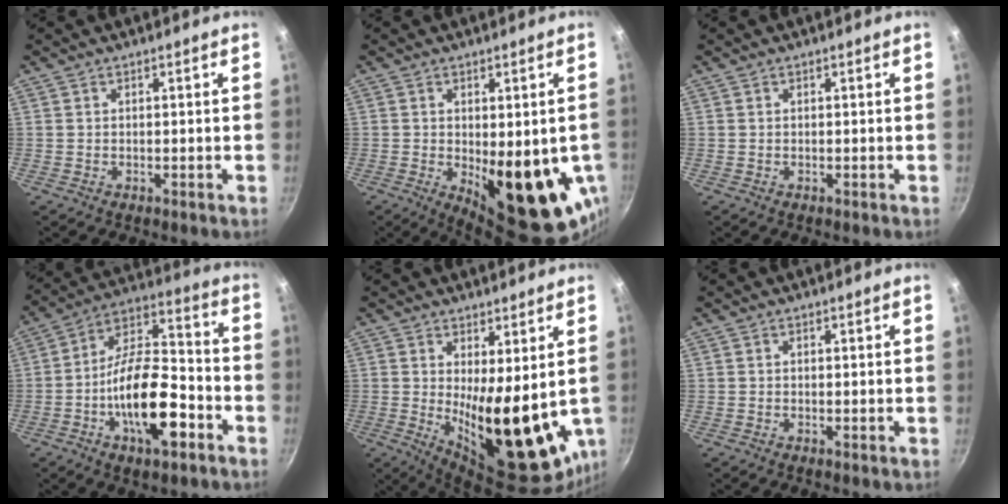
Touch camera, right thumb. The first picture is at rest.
{"total": 17.1, "force": [-2.9, 7.1, 15.2], "torque": [-0.171, -0.027, -0.021]}
{"total": 0.0}
{"total": 18.4, "force": [-6.7, 8.1, 15.1], "torque": [-0.236, 0.050, -0.122]}
{"total": 17.8, "force": [0.5, 6.6, 16.5], "torque": [-0.214, -0.037, 0.030]}
{"total": 0.0}